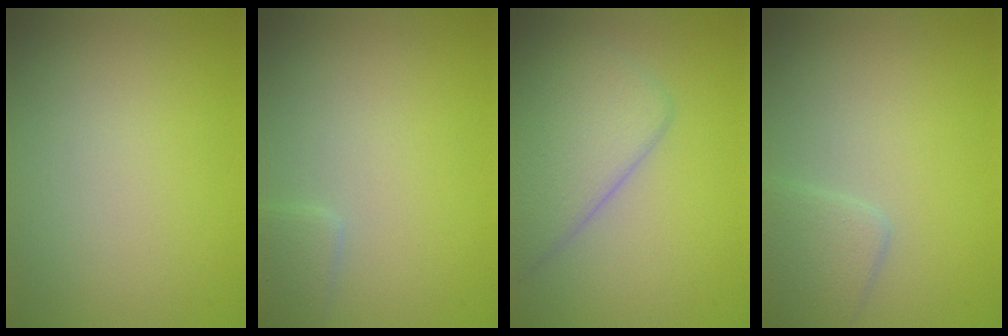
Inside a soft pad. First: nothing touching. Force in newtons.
{"total": 1.6, "press": 1.6, "slide": 0.1}
{"total": 5.0, "press": 5.0, "slide": 0.4}
{"total": 2.5, "press": 2.5, "slide": 0.3}